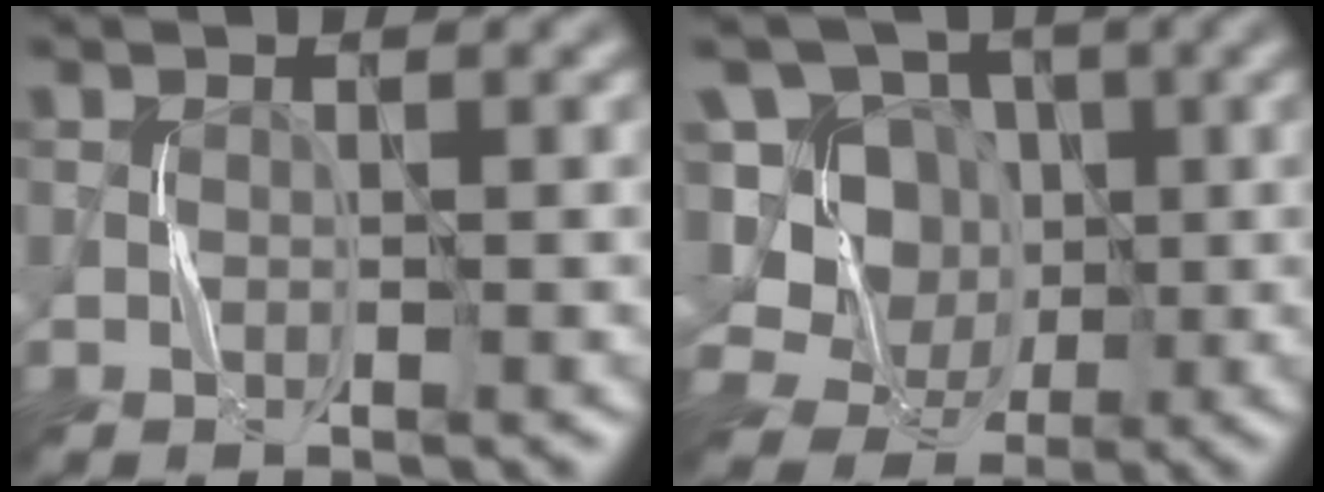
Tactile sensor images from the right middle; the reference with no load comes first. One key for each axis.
{"total": 9.9, "fx": 0.2, "fy": 9.2, "fz": 3.8, "tx": -0.098, "ty": 0.047, "tz": -0.030}